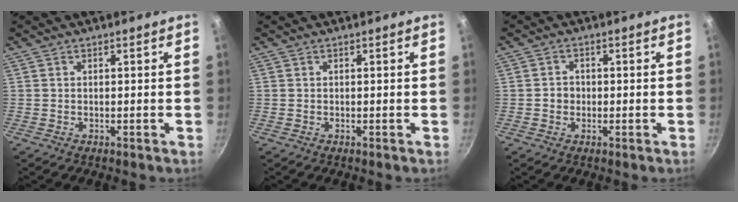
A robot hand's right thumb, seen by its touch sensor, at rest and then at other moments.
{"total": 0.0}
{"total": 2.3, "force": [-0.4, 2.1, 0.9], "torque": [-0.002, 0.007, -0.010]}